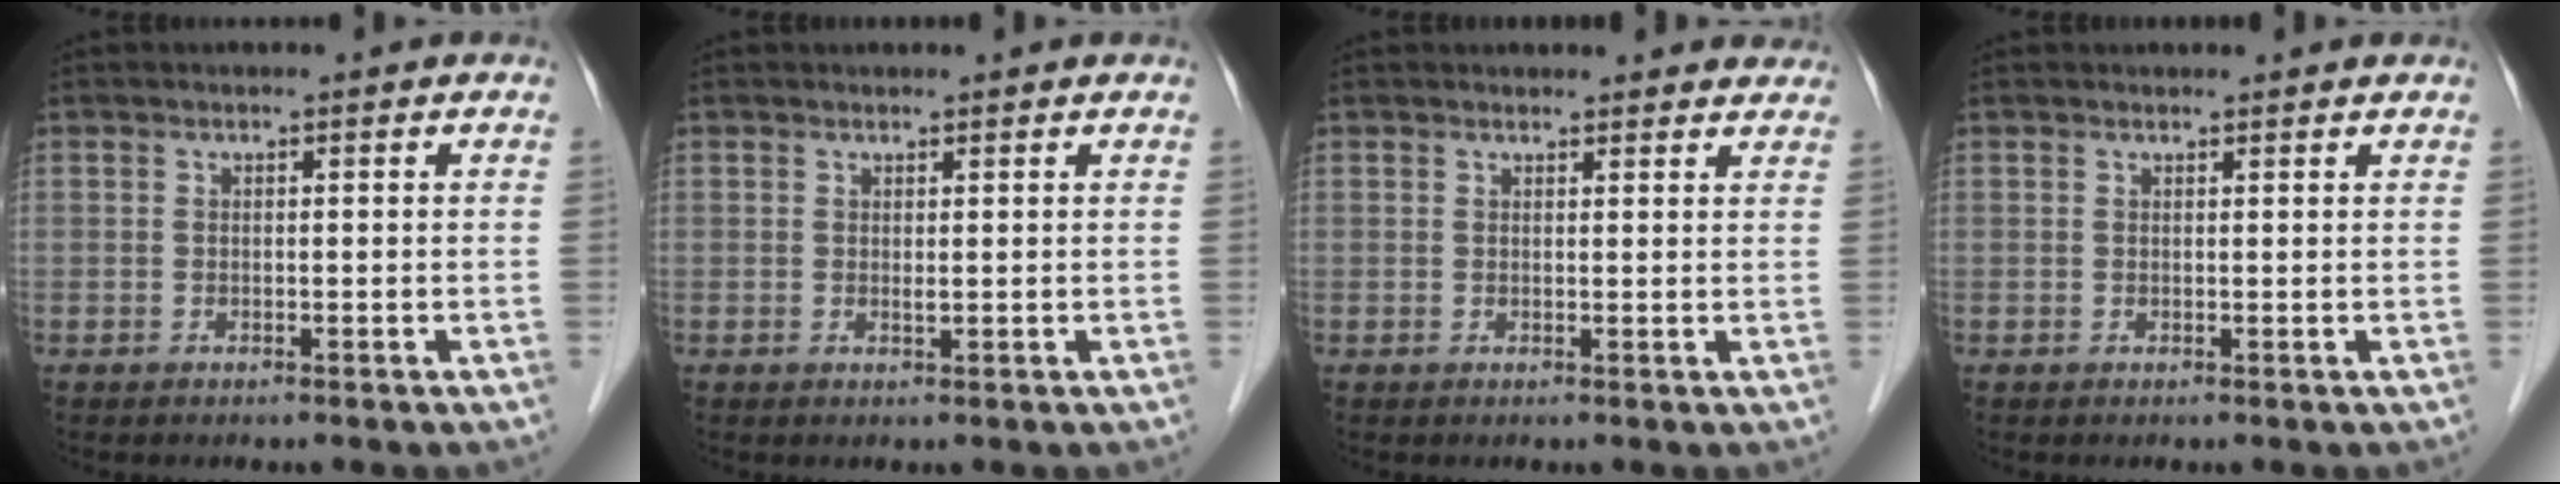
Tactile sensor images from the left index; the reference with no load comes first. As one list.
[{"total": 1.5, "force": [1.1, 0.7, 0.8], "torque": [-0.009, -0.003, 0.017]}, {"total": 7.4, "force": [6.9, 2.6, 1.1], "torque": [0.019, 0.009, 0.061]}, {"total": 2.2, "force": [2.1, 0.7, 0.4], "torque": [0.004, 0.012, 0.026]}]